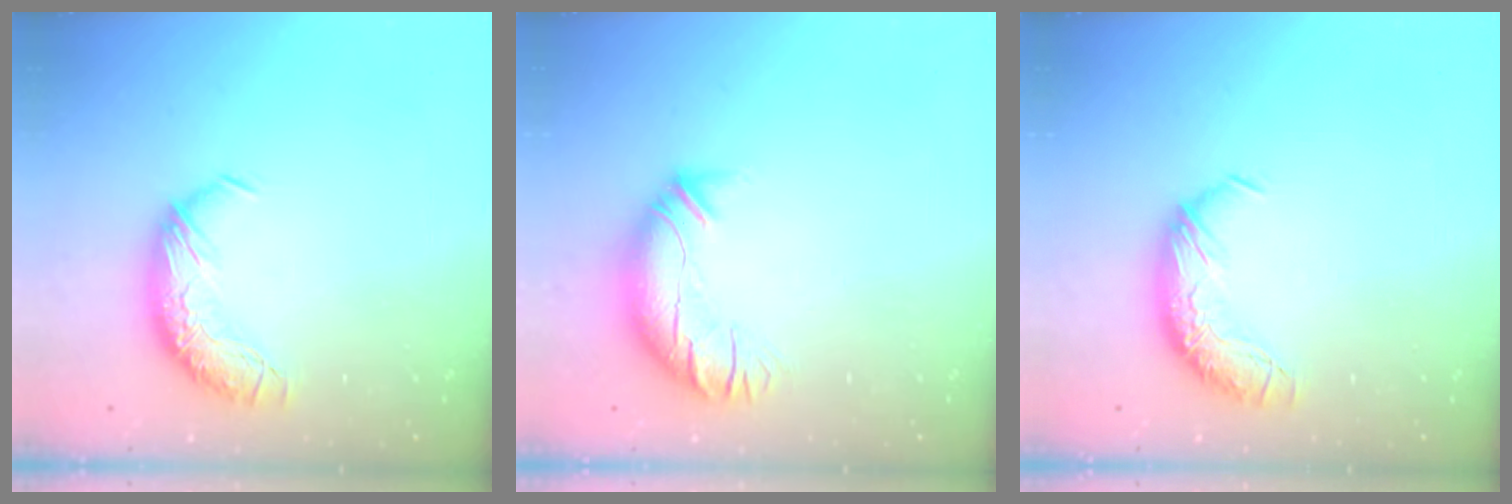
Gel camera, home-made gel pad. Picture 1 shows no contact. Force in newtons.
{"total": 2.5, "press": 0.8, "slide": 2.4}
{"total": 0.0}